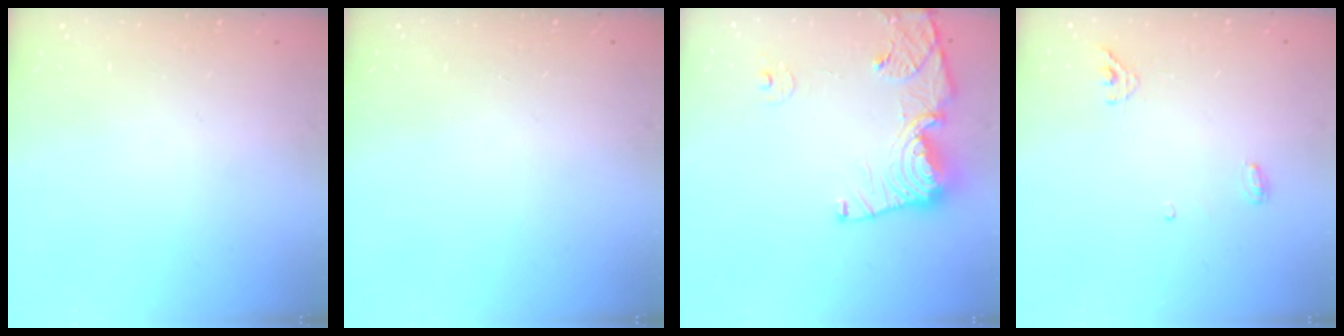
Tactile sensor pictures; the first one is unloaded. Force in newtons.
{"total": 0.0}
{"total": 14.7, "press": 14.6, "slide": 1.8}
{"total": 5.1, "press": 5.0, "slide": 1.1}